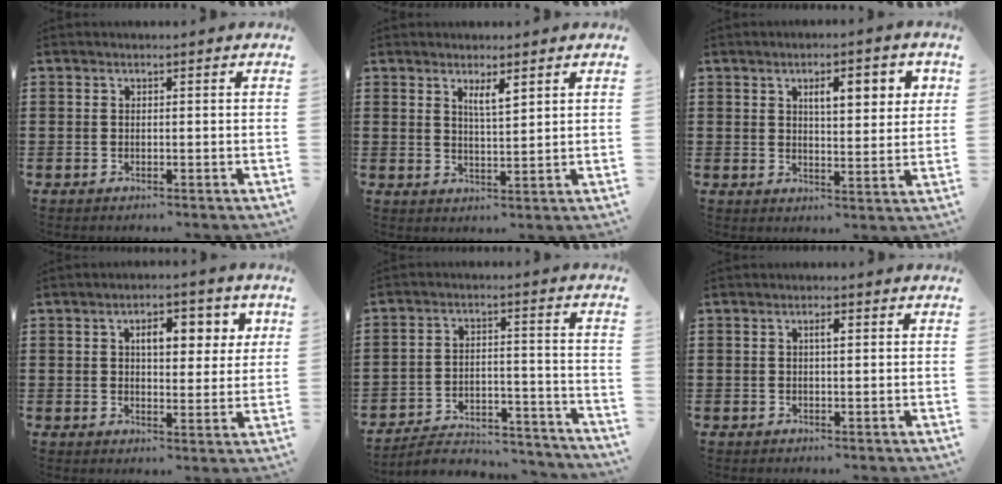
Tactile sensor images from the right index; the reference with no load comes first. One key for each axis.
{"total": 3.0, "fx": 1.9, "fy": 0.6, "fz": 2.3, "tx": -0.048, "ty": 0.004, "tz": 0.032}
{"total": 5.7, "fx": 2.3, "fy": 1.9, "fz": 4.9, "tx": -0.077, "ty": -0.001, "tz": 0.032}
{"total": 6.2, "fx": 2.4, "fy": 2.9, "fz": 5.0, "tx": -0.075, "ty": 0.000, "tz": 0.031}
{"total": 4.9, "fx": -4.7, "fy": 0.9, "fz": 1.3, "tx": -0.022, "ty": 0.008, "tz": -0.094}
{"total": 1.7, "fx": 0.5, "fy": 0.4, "fz": 1.6, "tx": -0.032, "ty": 0.005, "tz": 0.006}